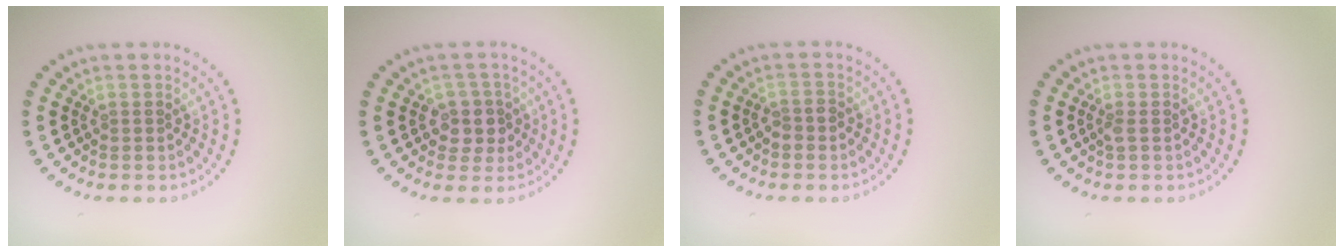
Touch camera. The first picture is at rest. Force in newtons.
{"total": 2.5, "press": 2.2, "slide": 1.2}
{"total": 1.4, "press": 1.3, "slide": 0.6}
{"total": 0.7, "press": 0.6, "slide": 0.3}